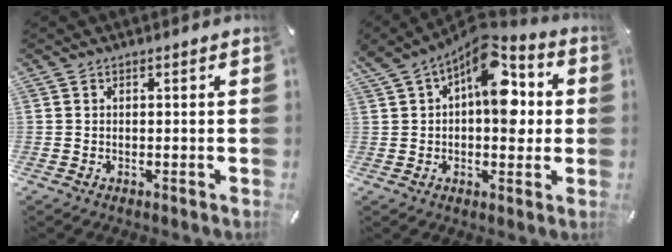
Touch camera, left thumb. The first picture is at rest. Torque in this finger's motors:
{"motor_torque": [0.60, 1.94, 2.66, -0.11, 0.37]}